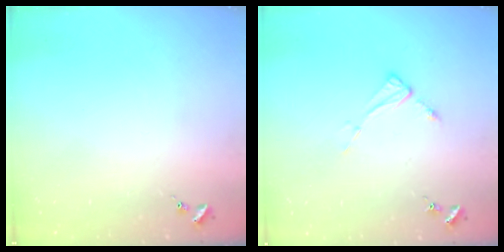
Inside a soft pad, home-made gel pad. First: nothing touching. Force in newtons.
{"total": 5.4, "press": 5.3, "slide": 0.5}